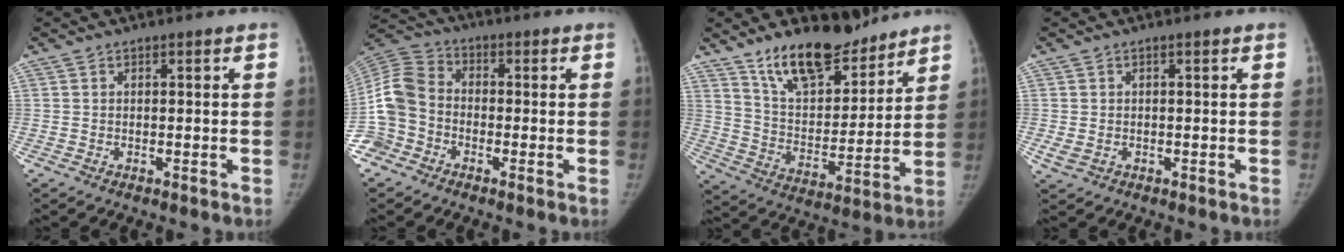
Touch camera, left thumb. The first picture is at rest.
{"total": 10.9, "force": [-3.5, 9.0, 5.0], "torque": [-0.102, 0.036, -0.079]}
{"total": 16.8, "force": [12.9, 6.9, 8.2], "torque": [-0.089, -0.081, 0.227]}
{"total": 2.0, "force": [-0.2, 1.3, 1.5], "torque": [-0.034, 0.000, 0.001]}